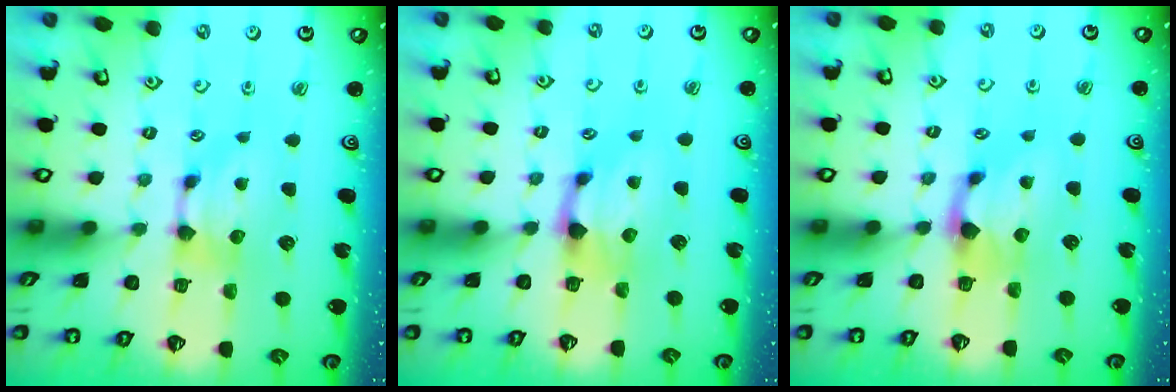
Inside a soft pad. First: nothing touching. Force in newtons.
{"total": 1.2, "press": 0.0, "slide": 1.2}
{"total": 1.1, "press": 0.1, "slide": 1.1}